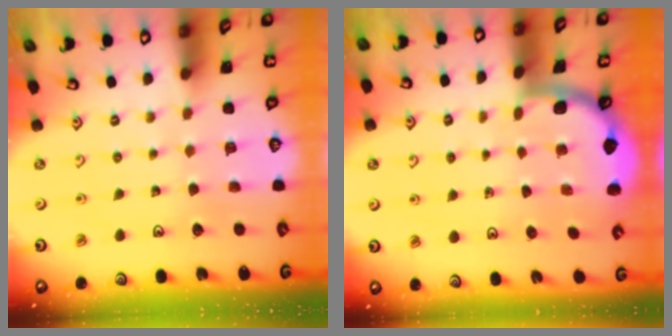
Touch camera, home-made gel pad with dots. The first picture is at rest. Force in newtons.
{"total": 1.7, "press": 1.7, "slide": 0.0}